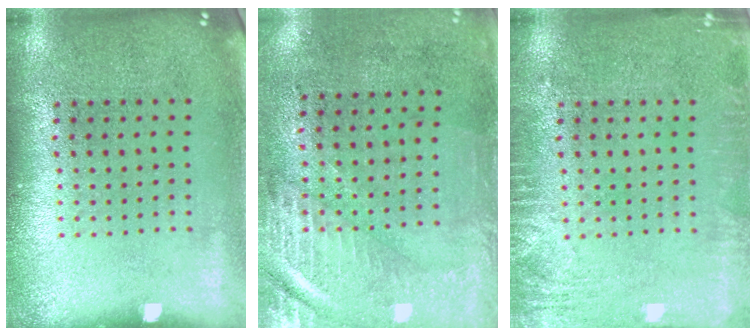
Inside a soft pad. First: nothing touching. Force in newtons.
{"total": 2.9, "press": 2.5, "slide": 1.5}
{"total": 2.5, "press": 2.5, "slide": 0.4}